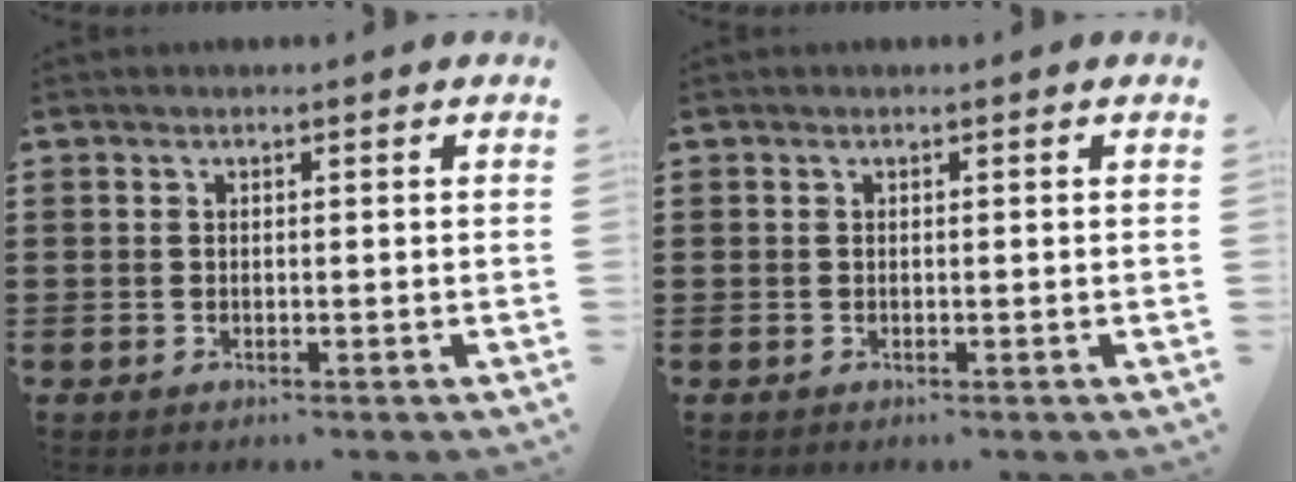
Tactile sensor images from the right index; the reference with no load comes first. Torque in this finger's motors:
{"motor_torque": [0.00, 0.00, 0.00, 0.00]}